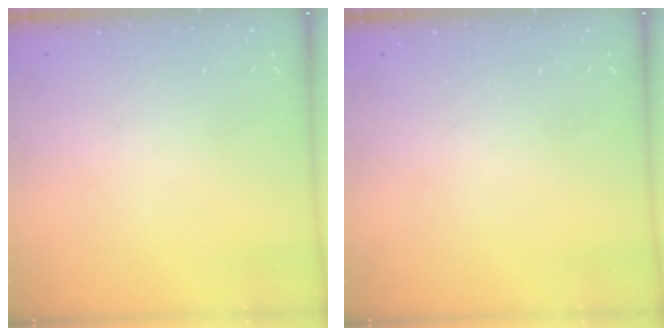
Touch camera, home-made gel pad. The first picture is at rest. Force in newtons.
{"total": 0.0}